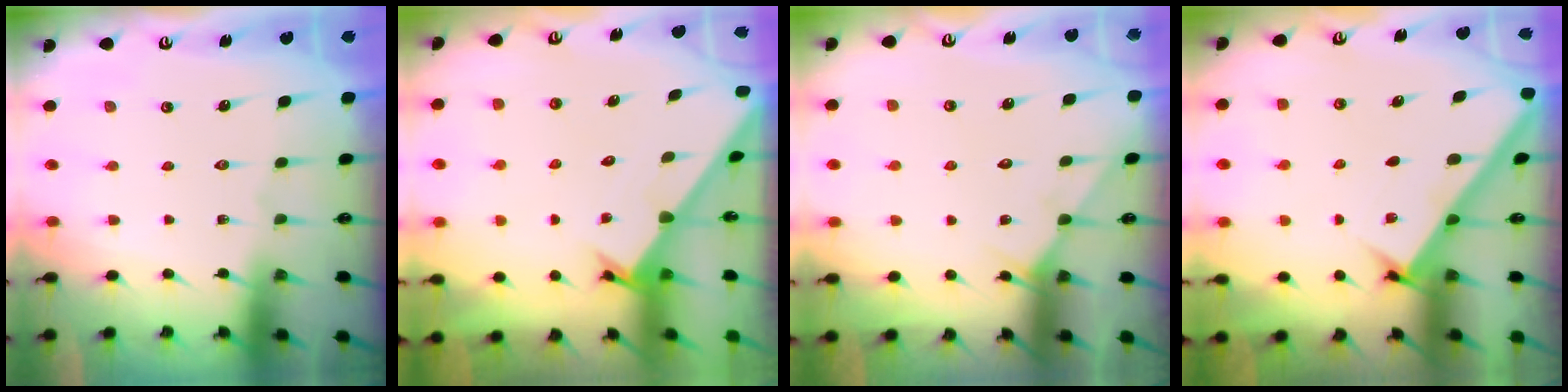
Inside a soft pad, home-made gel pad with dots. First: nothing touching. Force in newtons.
{"total": 1.7, "press": 1.7, "slide": 0.1}
{"total": 5.7, "press": 5.7, "slide": 0.5}
{"total": 2.5, "press": 2.5, "slide": 0.3}